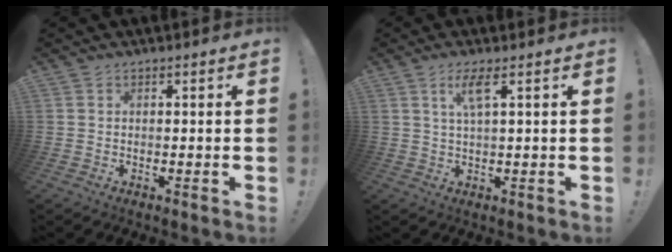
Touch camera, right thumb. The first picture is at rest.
{"total": 5.1, "force": [2.3, 0.5, 4.5], "torque": [-0.086, 0.001, 0.035]}